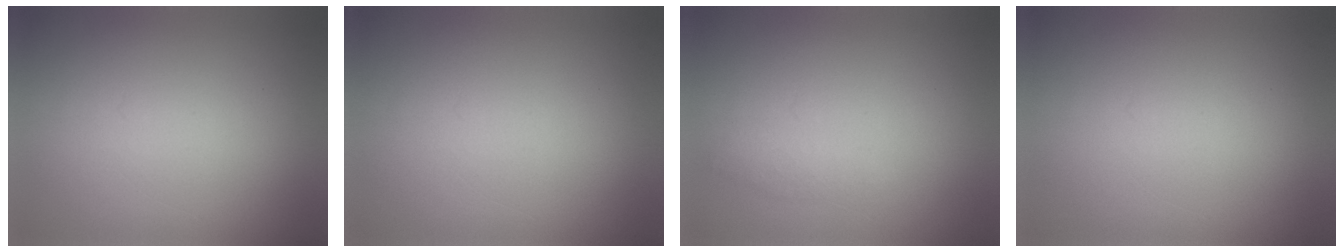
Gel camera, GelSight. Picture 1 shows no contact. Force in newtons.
{"total": 0.0}
{"total": 1.3}
{"total": 0.0}